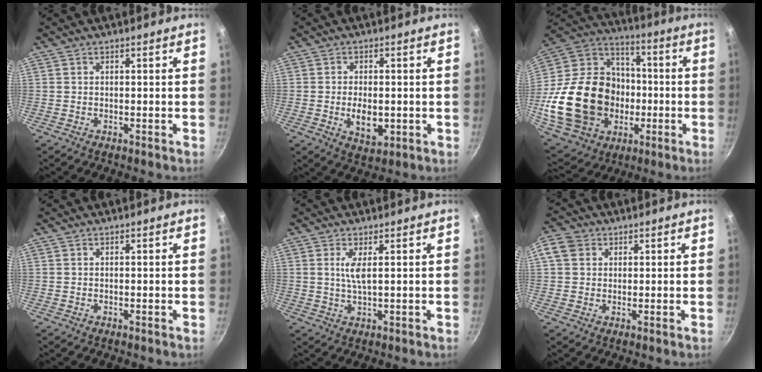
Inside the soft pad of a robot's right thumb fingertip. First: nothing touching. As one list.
[{"total": 6.2, "force": [-1.0, 3.5, 5.0], "torque": [-0.076, -0.005, -0.009]}, {"total": 30.4, "force": [-4.8, 23.6, 18.5], "torque": [-0.320, 0.040, -0.056]}, {"total": 0.0}, {"total": 3.5, "force": [1.0, 0.8, 3.3], "torque": [-0.071, -0.006, 0.020]}, {"total": 4.8, "force": [1.4, 4.1, 2.1], "torque": [-0.019, 0.002, 0.015]}]